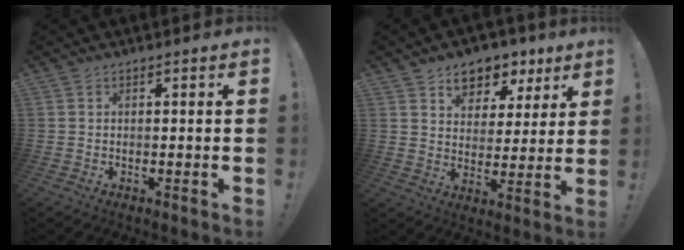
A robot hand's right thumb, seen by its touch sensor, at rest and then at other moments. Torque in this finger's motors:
{"motor_torque": [0.03, 0.04, 0.04, 0.07, 0.09]}